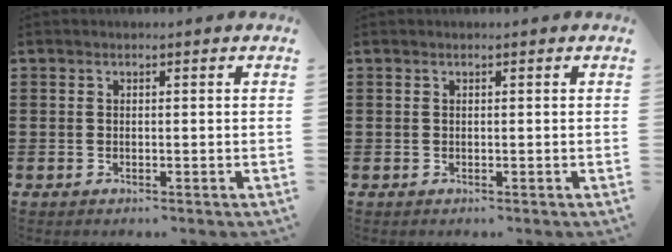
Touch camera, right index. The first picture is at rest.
{"total": 0.0}